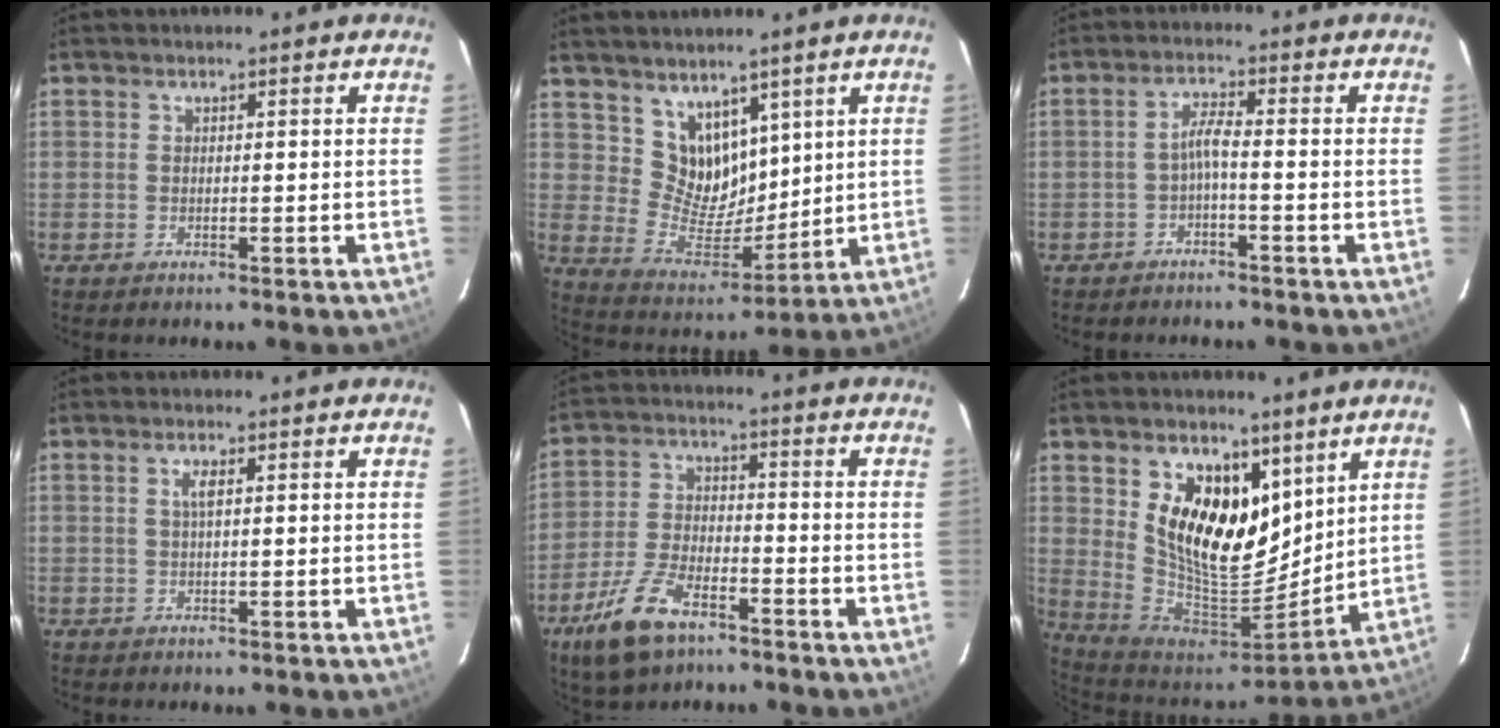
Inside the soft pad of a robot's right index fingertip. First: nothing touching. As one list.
[{"total": 9.9, "force": [6.2, 6.9, 3.6], "torque": [-0.058, -0.008, 0.131]}, {"total": 2.6, "force": [-1.3, 0.0, 2.2], "torque": [-0.049, 0.010, -0.024]}, {"total": 1.5, "force": [0.5, 0.2, 1.4], "torque": [-0.024, 0.005, 0.010]}, {"total": 11.9, "force": [-7.7, 5.1, 7.5], "torque": [-0.171, -0.011, -0.145]}, {"total": 16.8, "force": [7.5, 10.1, 11.1], "torque": [-0.213, -0.008, 0.146]}]